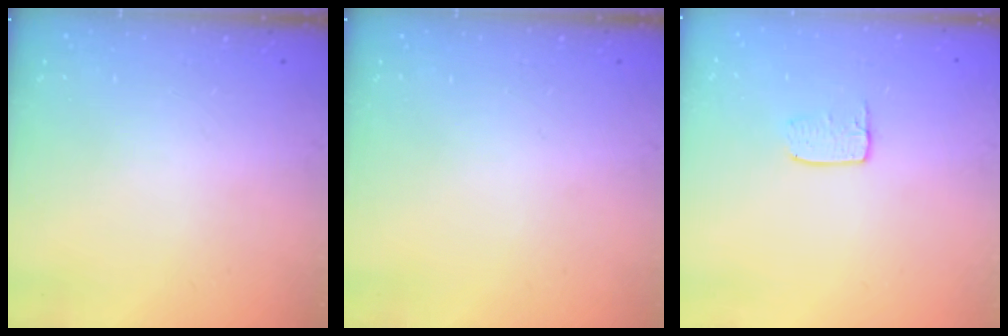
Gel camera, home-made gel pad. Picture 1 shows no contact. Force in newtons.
{"total": 0.0}
{"total": 4.3, "press": 4.3, "slide": 0.3}